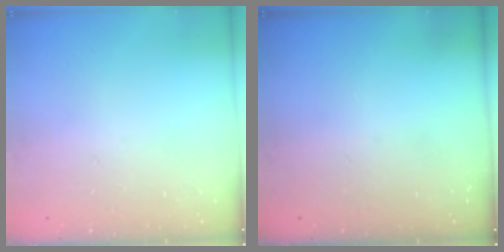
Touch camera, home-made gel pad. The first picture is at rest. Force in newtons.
{"total": 0.0}